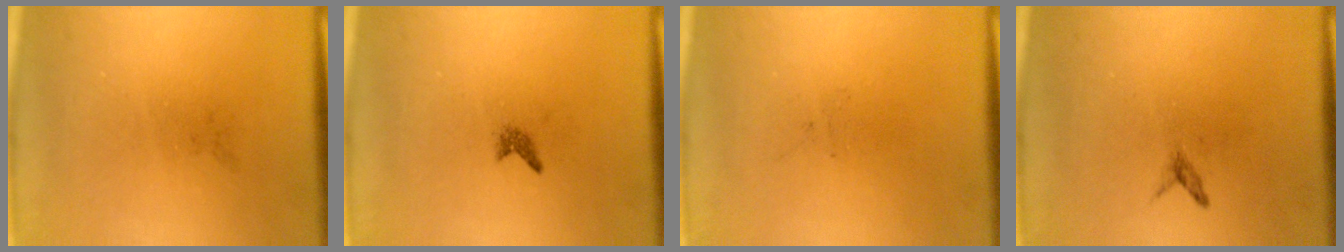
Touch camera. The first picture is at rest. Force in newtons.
{"total": 0.7}
{"total": 0.0}
{"total": 0.7}